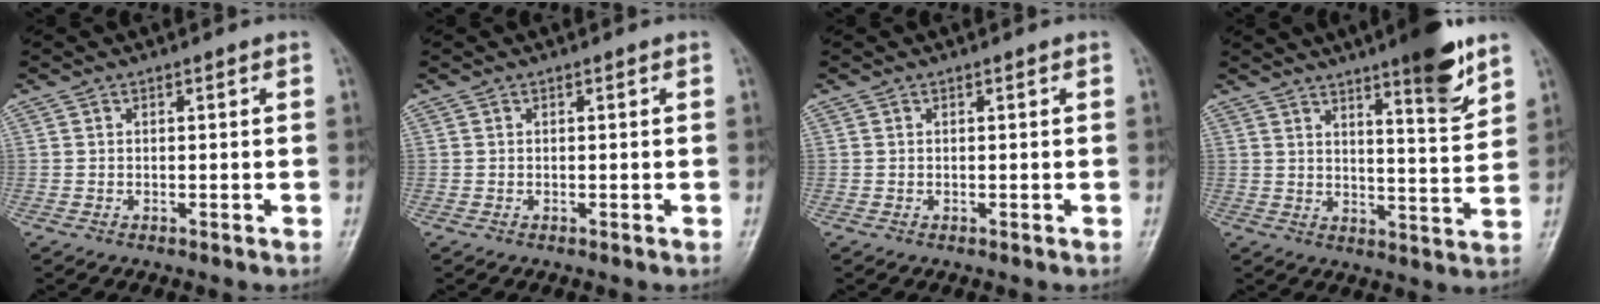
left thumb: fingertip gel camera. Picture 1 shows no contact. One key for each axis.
{"total": 0.0}
{"total": 0.0}
{"total": 11.2, "fx": 7.3, "fy": 1.8, "fz": 8.3, "tx": -0.104, "ty": -0.049, "tz": 0.106}